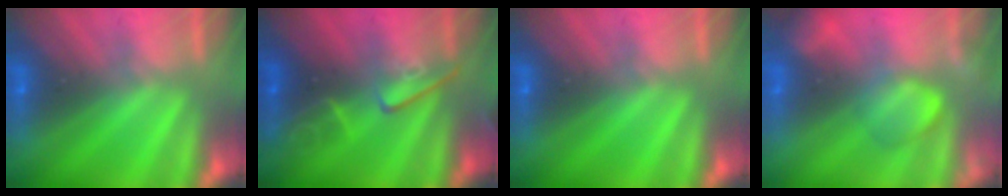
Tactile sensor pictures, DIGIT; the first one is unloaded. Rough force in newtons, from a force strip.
{"total": 2.4}
{"total": 0.0}
{"total": 2.4}